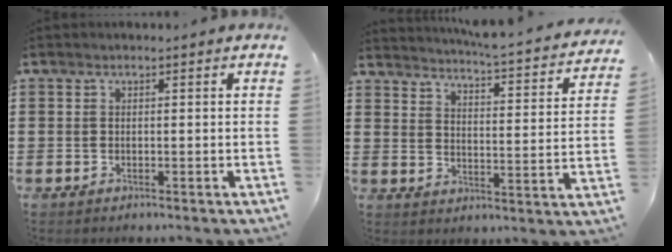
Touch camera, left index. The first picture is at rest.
{"total": 3.8, "force": [3.6, -0.6, 1.0], "torque": [-0.032, -0.040, 0.052]}